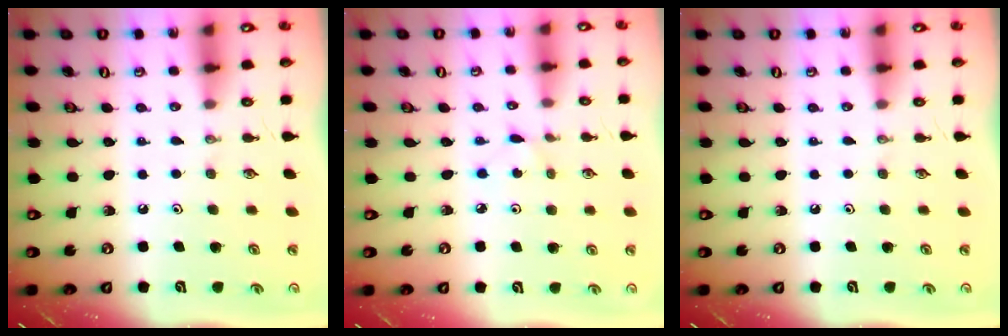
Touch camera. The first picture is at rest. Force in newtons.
{"total": 1.5, "press": 1.4, "slide": 0.2}
{"total": 0.0}